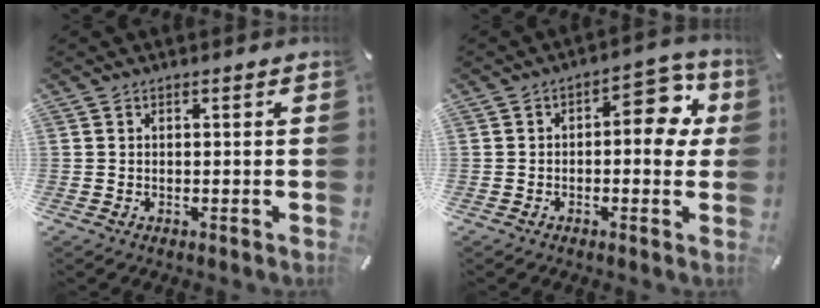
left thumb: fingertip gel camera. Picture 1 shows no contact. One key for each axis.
{"total": 9.9, "fx": 1.3, "fy": 5.2, "fz": 8.3, "tx": -0.091, "ty": -0.011, "tz": 0.011}